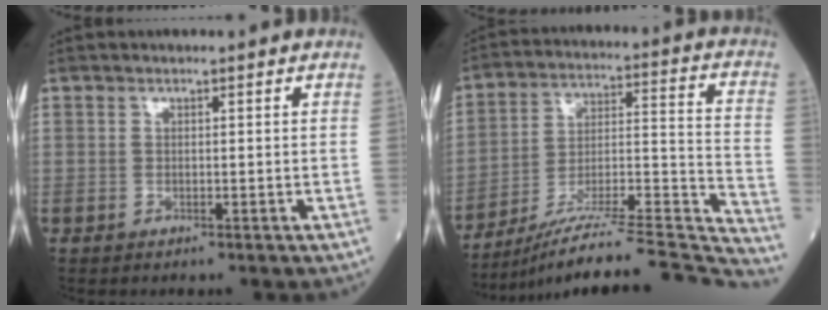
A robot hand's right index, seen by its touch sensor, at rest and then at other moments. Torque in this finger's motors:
{"motor_torque": [-0.38, -0.32, 0.15, 0.04]}